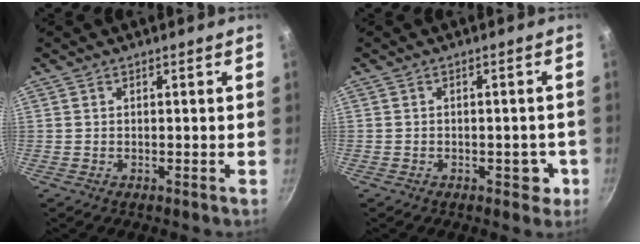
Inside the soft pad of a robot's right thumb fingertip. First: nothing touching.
{"total": 3.7, "force": [-1.3, 2.5, 2.3], "torque": [0.000, 0.016, -0.012]}